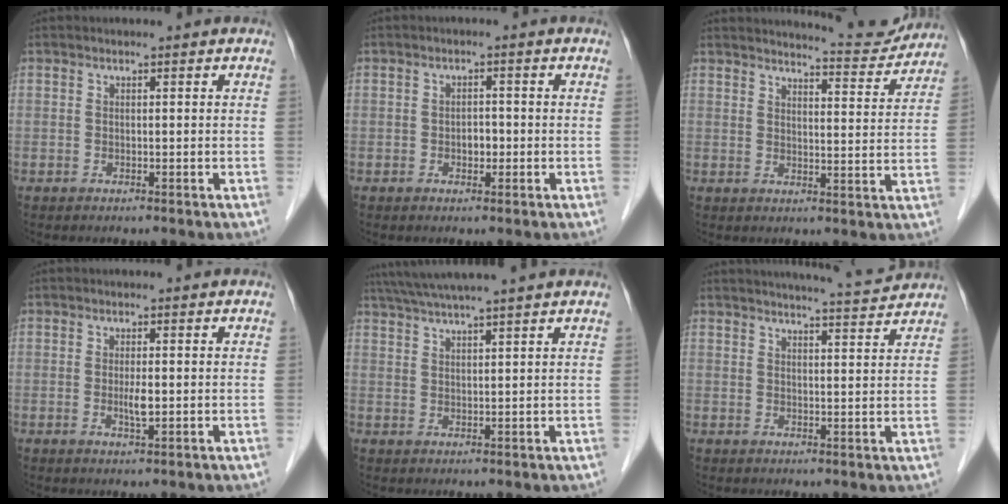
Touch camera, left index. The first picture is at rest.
{"total": 1.8, "force": [-0.5, 1.1, 1.3], "torque": [-0.018, 0.005, -0.007]}
{"total": 9.2, "force": [9.1, 0.6, 1.1], "torque": [-0.014, -0.017, 0.108]}
{"total": 2.1, "force": [-0.2, 0.4, 2.0], "torque": [-0.041, -0.003, -0.002]}
{"total": 10.8, "force": [9.3, -0.8, 5.4], "torque": [-0.094, 0.037, 0.135]}
{"total": 9.1, "force": [8.8, -0.1, 2.3], "torque": [-0.041, 0.002, 0.109]}